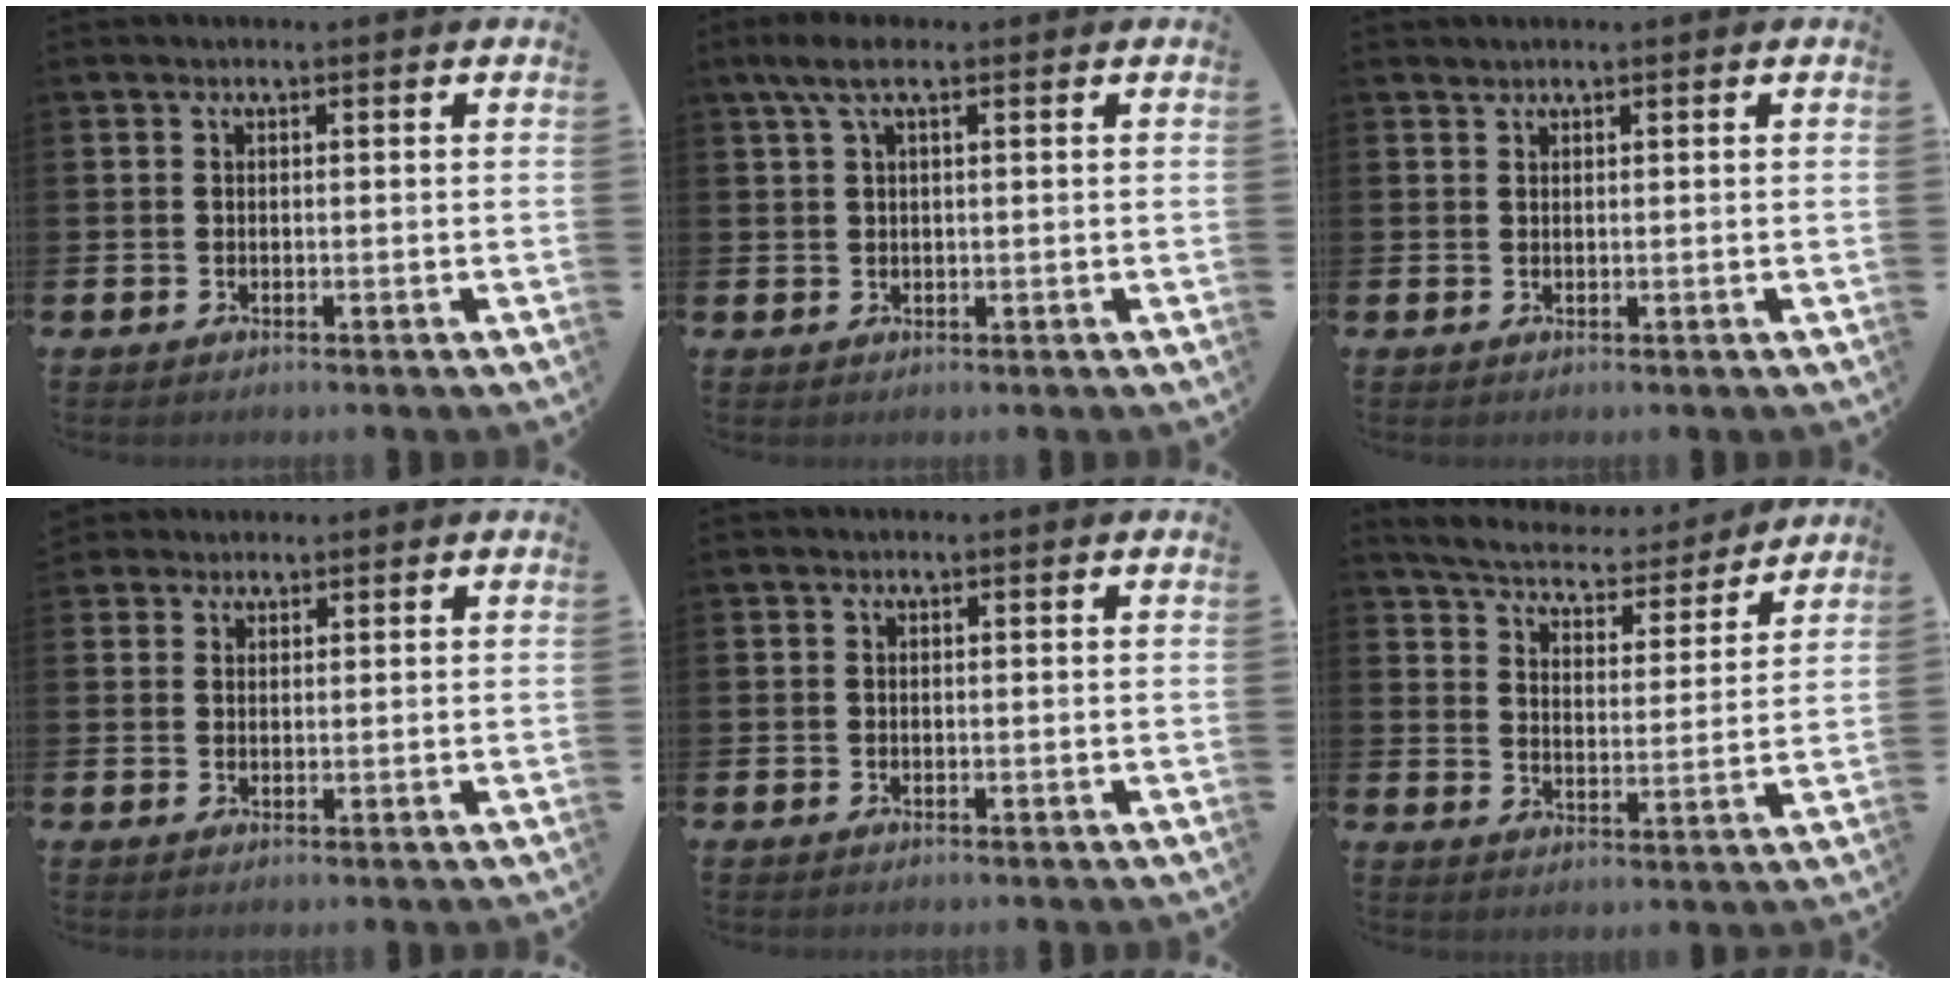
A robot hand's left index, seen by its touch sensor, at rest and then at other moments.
{"total": 3.8, "force": [2.1, 1.1, 2.9], "torque": [-0.060, 0.006, 0.035]}
{"total": 0.8, "force": [0.8, 0.1, -0.1], "torque": [0.001, 0.000, 0.016]}
{"total": 2.2, "force": [2.0, 1.0, 0.0], "torque": [0.003, -0.001, 0.036]}
{"total": 0.0}
{"total": 6.1, "force": [6.0, 1.1, 1.0], "torque": [-0.048, -0.048, 0.101]}